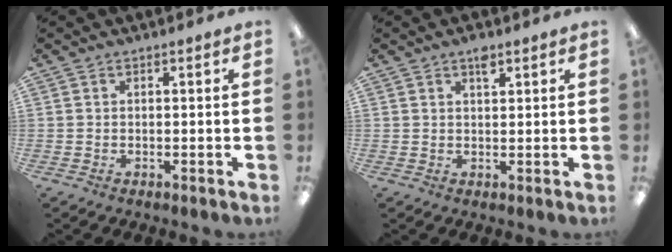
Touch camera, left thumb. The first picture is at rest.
{"total": 2.9, "force": [1.9, 1.2, 1.8], "torque": [-0.024, -0.005, 0.031]}